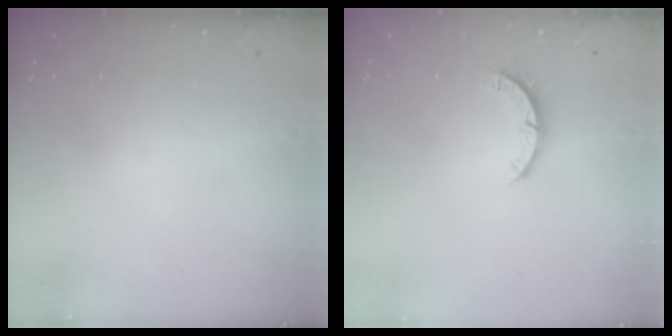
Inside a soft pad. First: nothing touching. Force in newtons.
{"total": 3.2, "press": 3.2, "slide": 0.4}